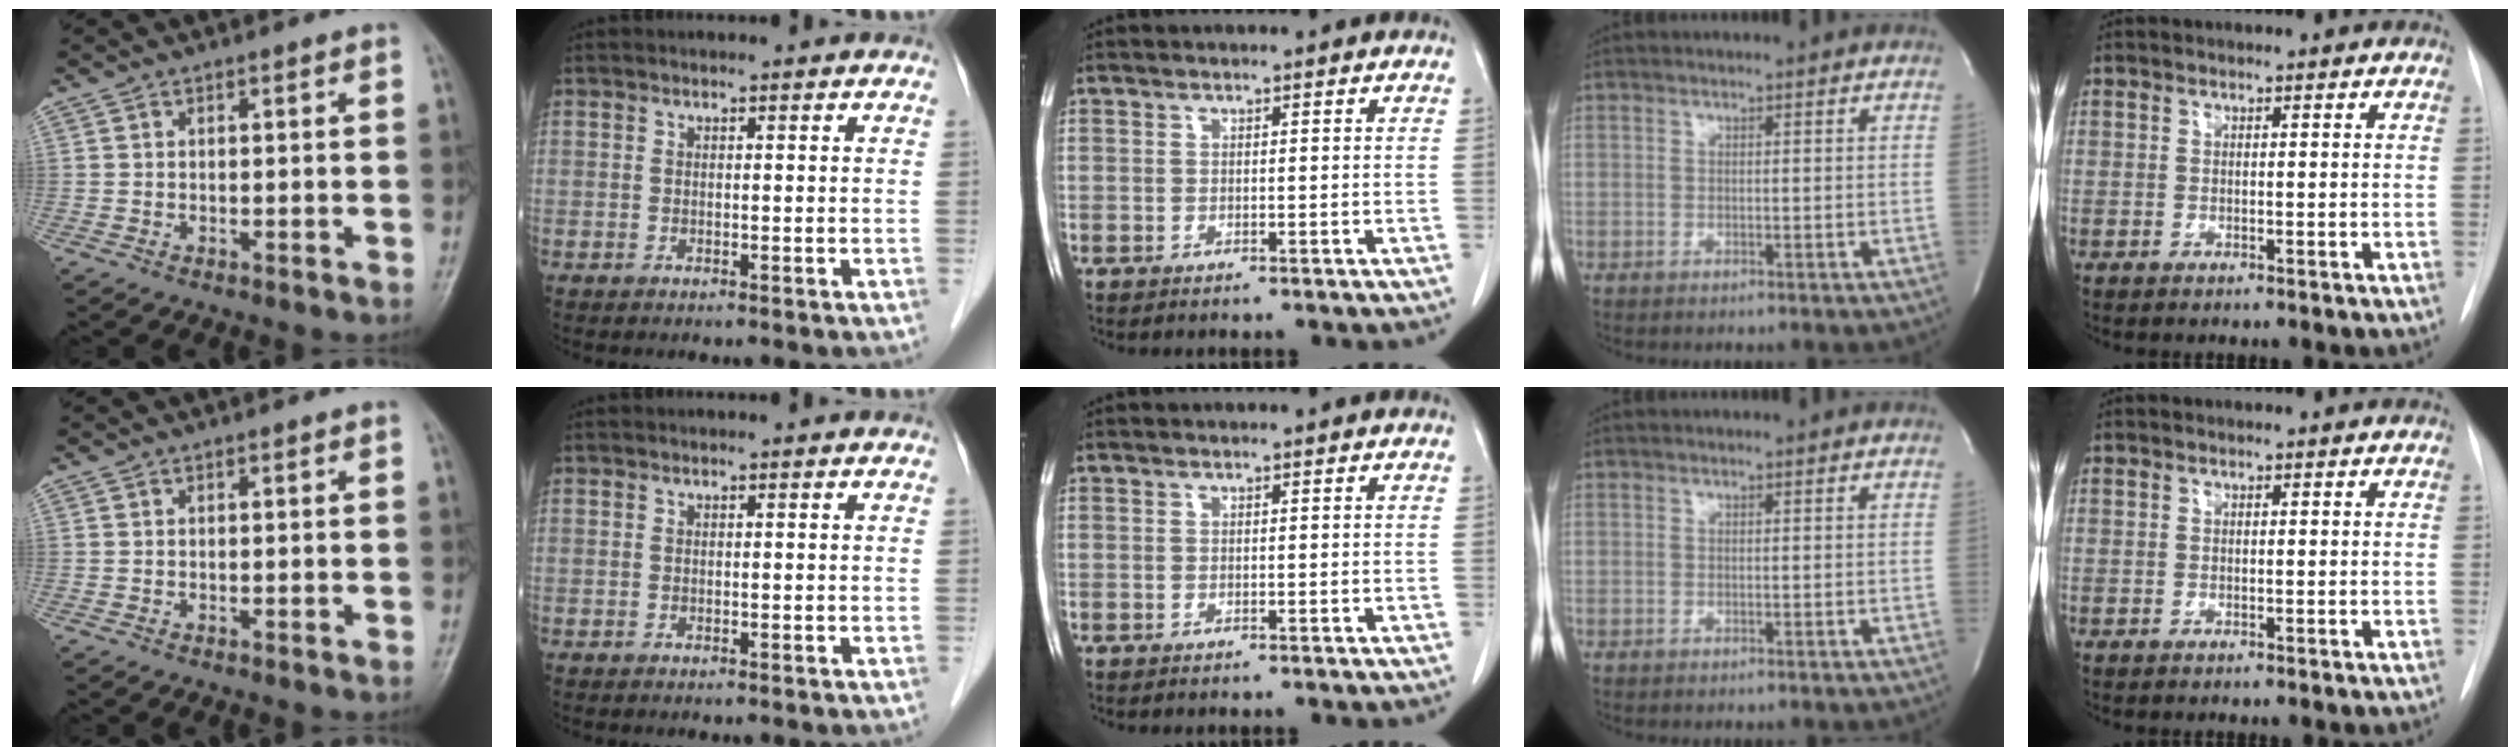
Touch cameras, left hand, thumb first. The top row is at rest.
{}